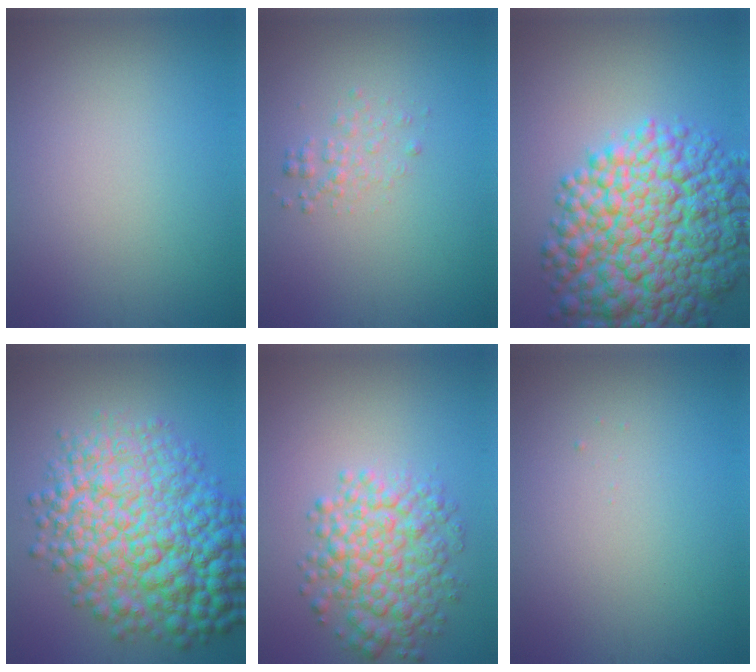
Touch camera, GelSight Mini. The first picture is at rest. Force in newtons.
{"total": 1.4, "press": 1.4, "slide": 0.1}
{"total": 14.1, "press": 14.1, "slide": 0.3}
{"total": 12.8, "press": 12.8, "slide": 0.2}
{"total": 5.8, "press": 5.8, "slide": 0.2}
{"total": 0.0}